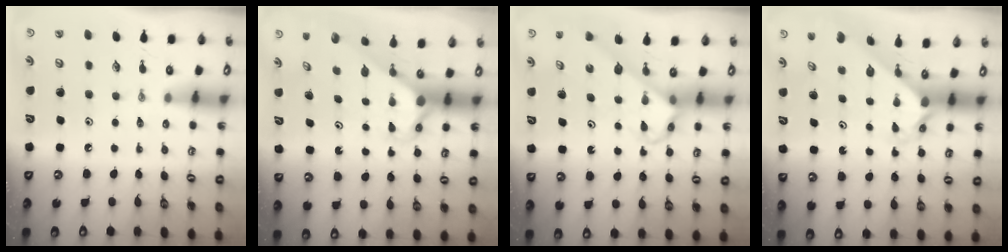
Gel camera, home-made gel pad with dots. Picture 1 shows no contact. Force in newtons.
{"total": 2.9, "press": 2.9, "slide": 0.3}
{"total": 3.7, "press": 3.7, "slide": 0.1}
{"total": 2.5, "press": 2.5, "slide": 0.3}